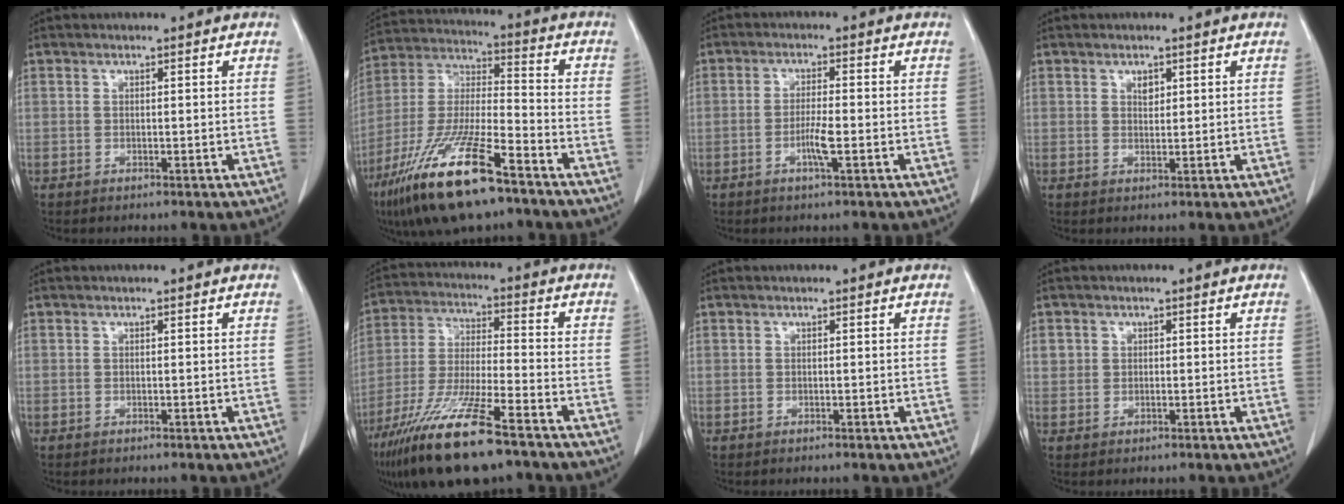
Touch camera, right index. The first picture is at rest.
{"total": 18.9, "force": [-11.9, 3.5, 14.3], "torque": [-0.314, -0.036, -0.220]}
{"total": 3.6, "force": [-1.3, 0.1, 3.3], "torque": [-0.065, -0.003, -0.025]}
{"total": 1.4, "force": [0.7, 0.8, 0.9], "torque": [-0.012, -0.002, 0.013]}
{"total": 0.0}
{"total": 16.5, "force": [-10.9, 2.1, 12.2], "torque": [-0.258, -0.045, -0.203]}
{"total": 0.0}
{"total": 2.0, "force": [0.6, 1.8, 0.3], "torque": [0.004, 0.005, 0.009]}